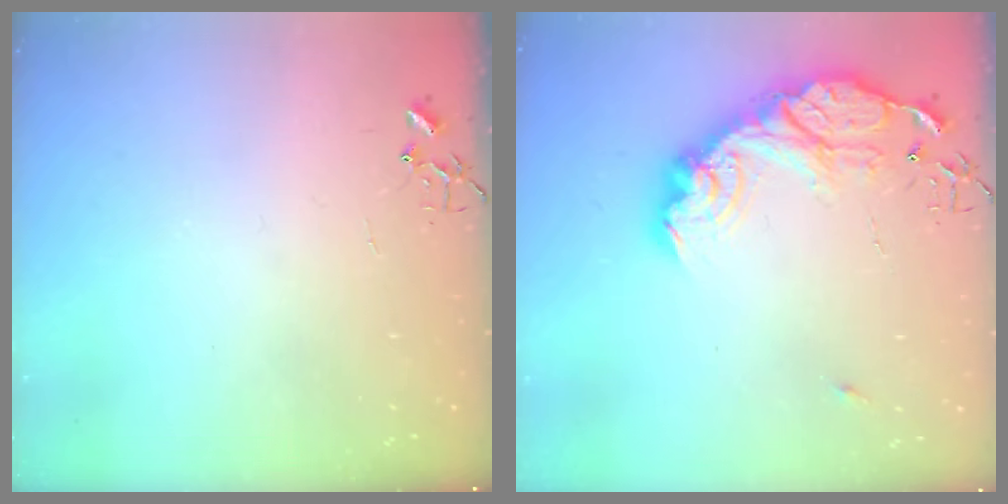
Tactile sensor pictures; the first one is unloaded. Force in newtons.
{"total": 17.8, "press": 17.8, "slide": 1.3}